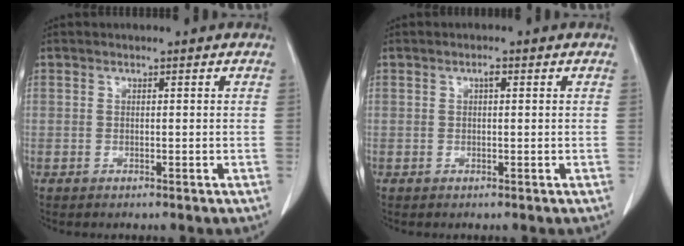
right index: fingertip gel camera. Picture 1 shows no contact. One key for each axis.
{"total": 0.9, "fx": 0.3, "fy": 0.3, "fz": 0.8, "tx": -0.013, "ty": 0.003, "tz": 0.003}